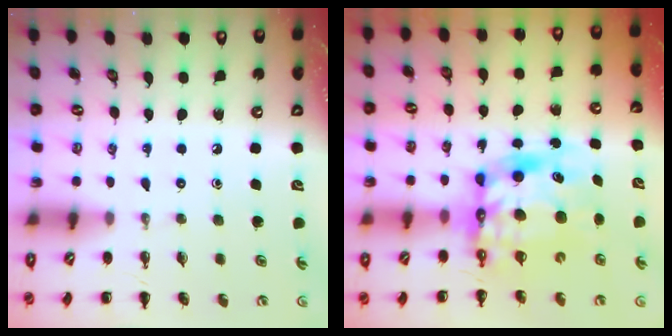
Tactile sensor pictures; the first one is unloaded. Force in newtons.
{"total": 11.9, "press": 11.6, "slide": 2.4}